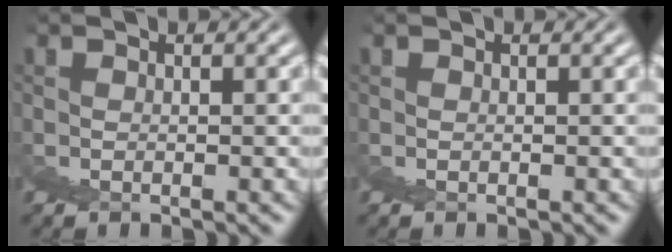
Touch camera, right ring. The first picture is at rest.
{"total": 0.0}